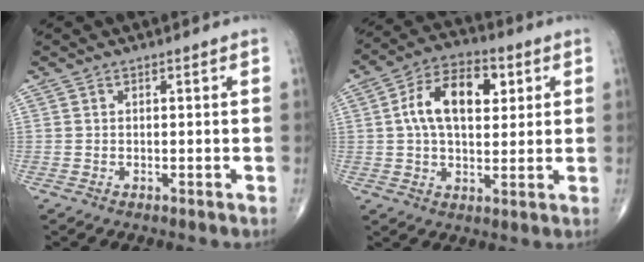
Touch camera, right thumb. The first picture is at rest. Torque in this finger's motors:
{"motor_torque": [0.53, 2.31, 1.13, 0.26, 0.12]}